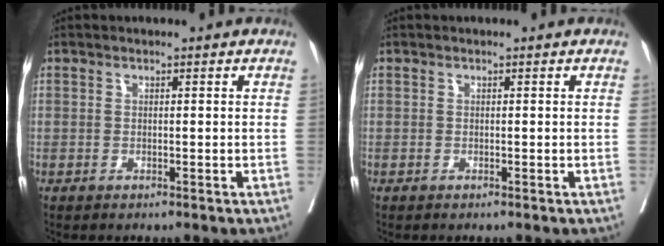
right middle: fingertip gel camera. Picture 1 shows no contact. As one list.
[{"total": 0.0}]